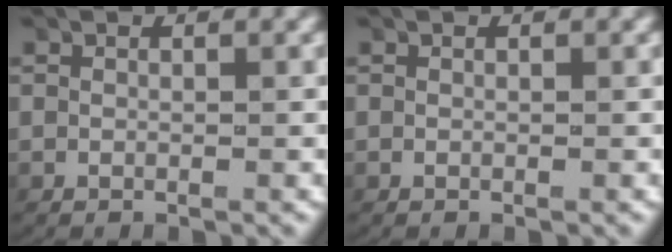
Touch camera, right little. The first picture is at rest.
{"total": 0.0}